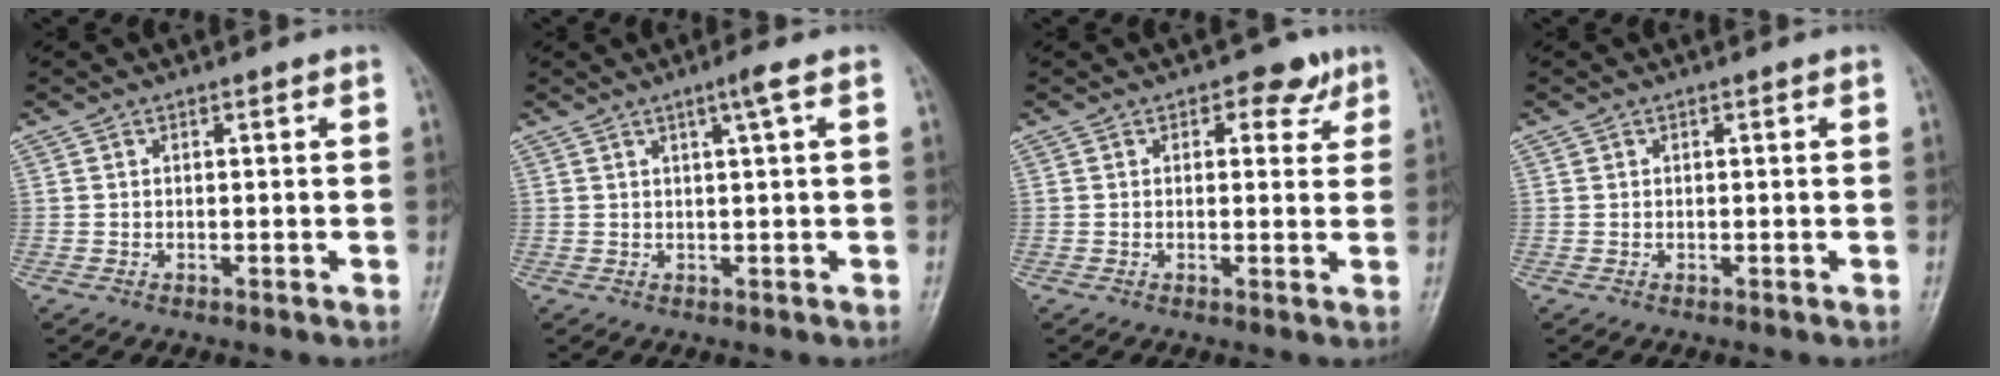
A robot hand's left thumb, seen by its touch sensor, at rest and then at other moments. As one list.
[{"total": 2.7, "force": [1.2, -0.4, 2.4], "torque": [-0.045, -0.001, 0.024]}, {"total": 4.4, "force": [2.3, 2.9, 2.4], "torque": [0.002, -0.005, 0.023]}, {"total": 0.0}]